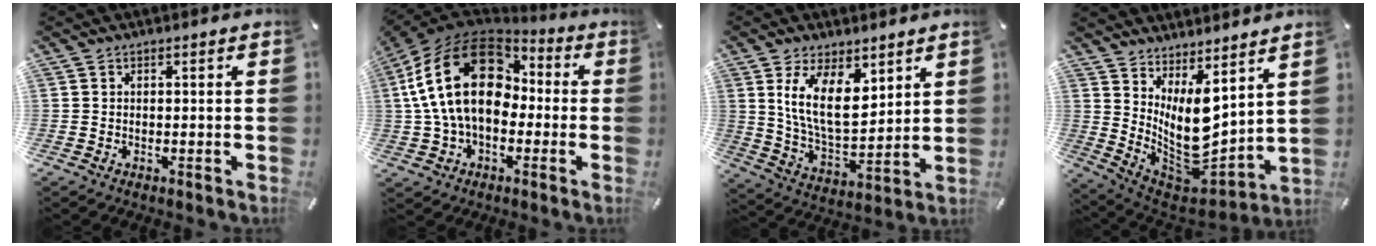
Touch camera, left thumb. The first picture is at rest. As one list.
[{"total": 22.7, "force": [2.2, 16.1, 16.0], "torque": [-0.326, 0.019, 0.033]}, {"total": 13.1, "force": [6.2, 7.0, 9.2], "torque": [-0.180, -0.030, 0.111]}, {"total": 11.2, "force": [4.1, 5.8, 8.6], "torque": [-0.162, -0.074, 0.083]}]